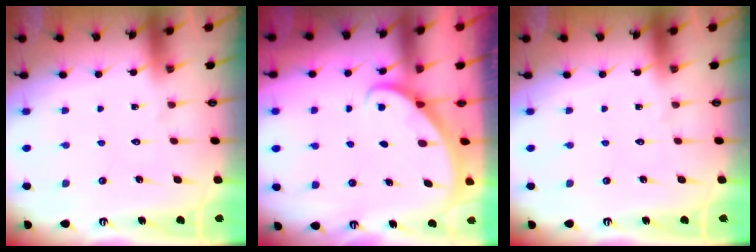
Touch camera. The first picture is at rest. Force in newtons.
{"total": 1.9, "press": 1.9, "slide": 0.1}
{"total": 0.0}